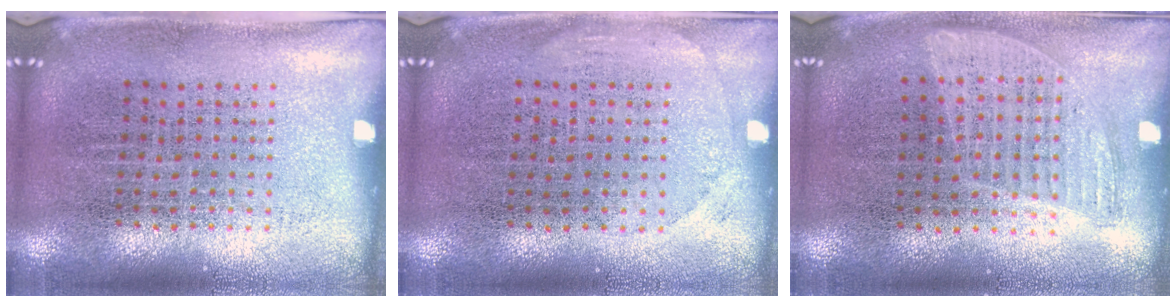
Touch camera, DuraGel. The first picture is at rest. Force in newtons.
{"total": 0.9, "press": 0.9, "slide": 0.1}
{"total": 0.9, "press": 0.8, "slide": 0.4}